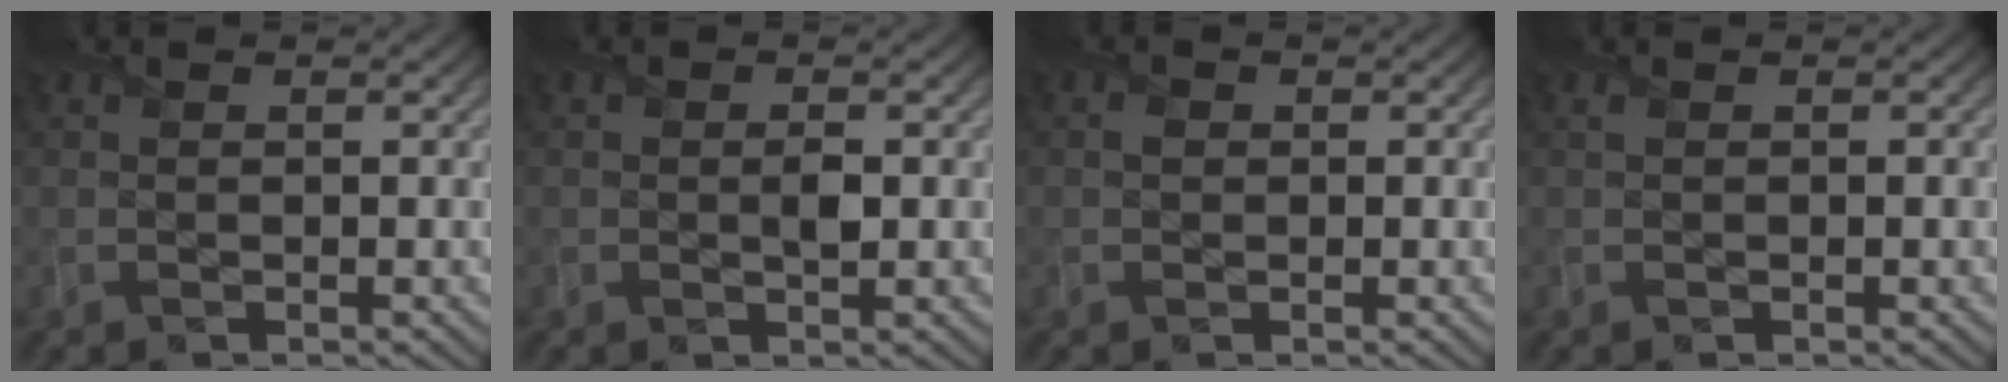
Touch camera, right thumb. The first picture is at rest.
{"total": 1.4, "force": [-0.1, 0.9, 1.1], "torque": [-0.015, -0.003, -0.001]}
{"total": 0.7, "force": [0.0, 0.7, 0.1], "torque": [-0.003, -0.001, -0.003]}
{"total": 0.0}